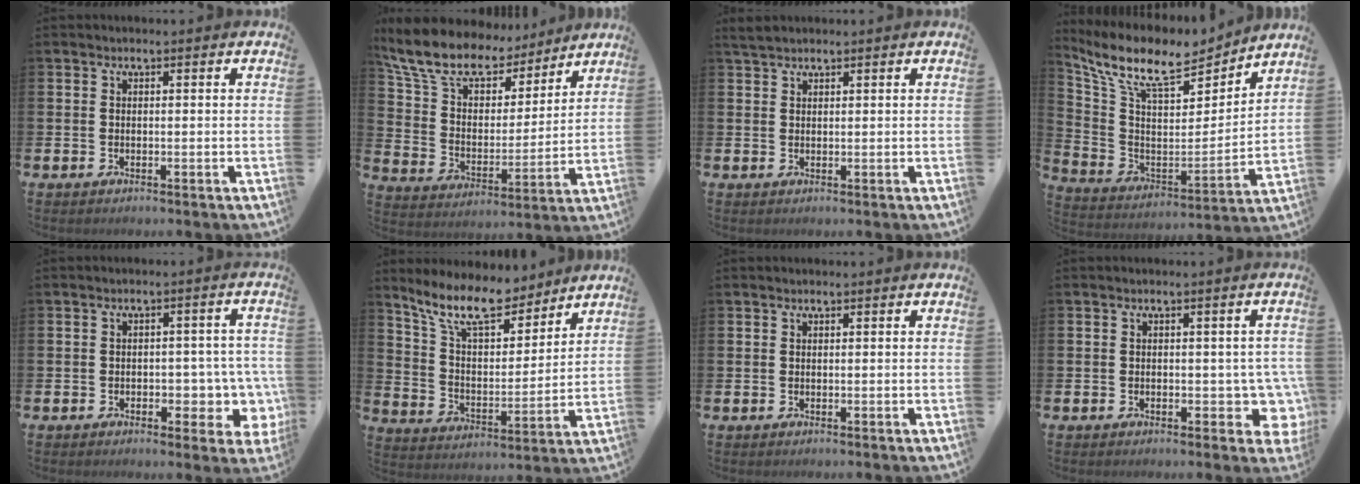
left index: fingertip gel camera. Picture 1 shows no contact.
{"total": 11.8, "force": [10.3, 4.5, 3.6], "torque": [-0.116, -0.063, 0.185]}
{"total": 1.9, "force": [1.8, 0.5, 0.5], "torque": [-0.004, 0.000, 0.033]}
{"total": 11.6, "force": [9.9, 3.3, 5.2], "torque": [-0.138, -0.066, 0.170]}
{"total": 5.0, "force": [-1.4, 3.4, 3.5], "torque": [-0.038, -0.005, -0.033]}
{"total": 11.4, "force": [9.8, 3.7, 4.5], "torque": [-0.114, -0.056, 0.175]}
{"total": 0.5, "force": [0.5, 0.2, 0.0], "torque": [0.004, 0.001, 0.009]}
{"total": 3.7, "force": [-0.7, 2.6, 2.6], "torque": [-0.023, -0.005, -0.019]}